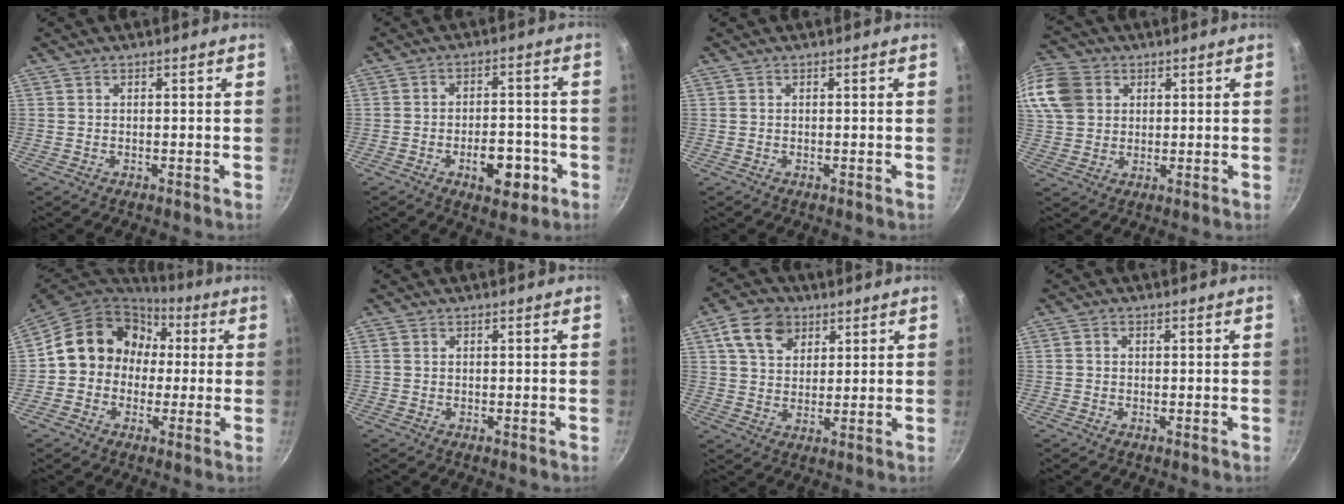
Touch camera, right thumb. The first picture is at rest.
{"total": 9.0, "force": [-3.6, 4.9, 6.6], "torque": [-0.060, 0.023, -0.046]}
{"total": 0.0}
{"total": 16.7, "force": [5.1, 13.6, 8.2], "torque": [-0.195, 0.027, 0.097]}
{"total": 14.7, "force": [1.4, 12.9, 6.9], "torque": [-0.072, 0.043, 0.005]}
{"total": 0.7, "force": [0.2, 0.6, 0.3], "torque": [-0.004, 0.003, 0.002]}
{"total": 9.5, "force": [4.5, 6.7, 5.0], "torque": [-0.066, -0.002, 0.075]}
{"total": 0.9, "force": [-0.1, 0.8, 0.4], "torque": [-0.005, 0.004, -0.002]}